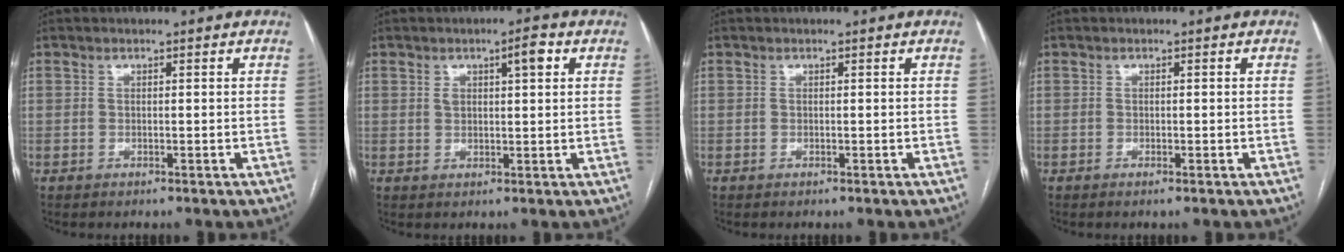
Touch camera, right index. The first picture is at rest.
{"total": 4.1, "force": [1.8, 1.3, 3.5], "torque": [-0.061, 0.012, 0.031]}
{"total": 0.0}
{"total": 0.6, "force": [-0.5, 0.0, 0.4], "torque": [-0.007, -0.001, -0.006]}